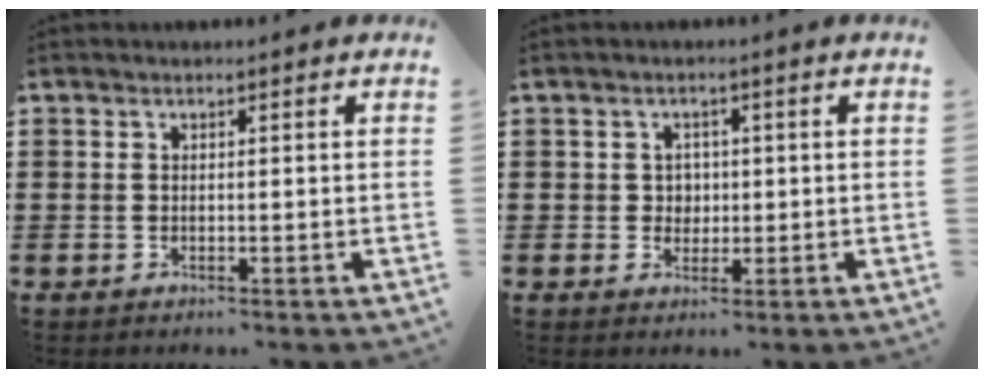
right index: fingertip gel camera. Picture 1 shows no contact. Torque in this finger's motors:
{"motor_torque": [0.43, 0.51, 0.01, 0.00]}